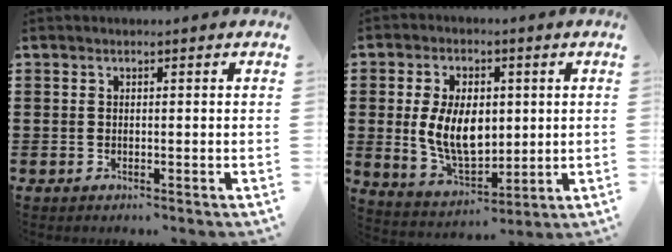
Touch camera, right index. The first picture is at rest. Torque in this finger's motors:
{"motor_torque": [2.14, 0.00, 0.82, 0.21]}